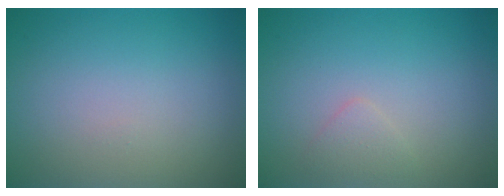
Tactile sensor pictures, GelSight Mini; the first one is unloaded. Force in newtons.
{"total": 1.1, "press": 1.1, "slide": 0.0}